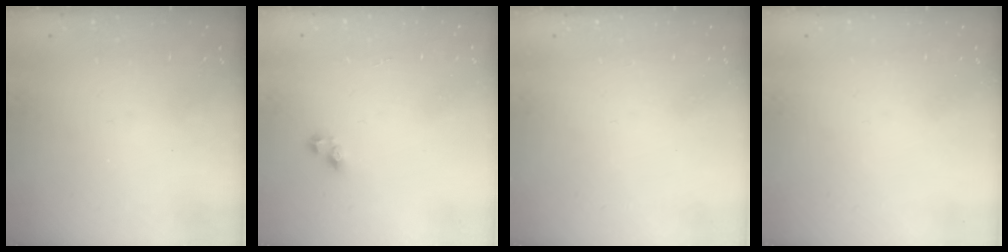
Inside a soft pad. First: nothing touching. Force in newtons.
{"total": 3.2, "press": 3.2, "slide": 0.4}
{"total": 0.0}
{"total": 0.0}